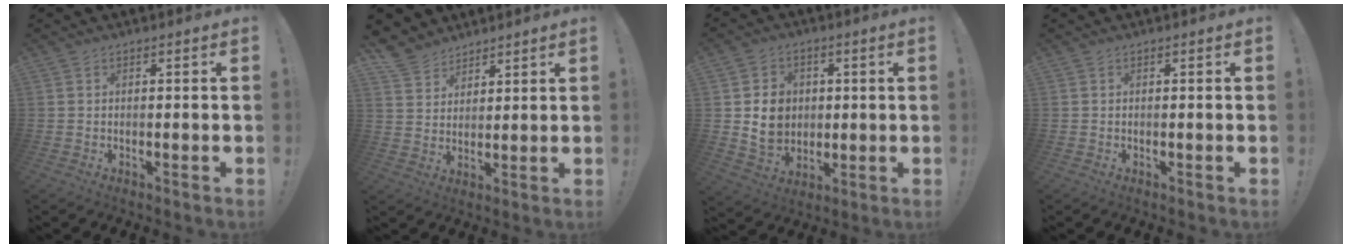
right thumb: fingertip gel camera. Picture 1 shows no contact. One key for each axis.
{"total": 6.8, "fx": 5.4, "fy": 4.0, "fz": 0.7, "tx": -0.014, "ty": -0.045, "tz": 0.108}
{"total": 10.5, "fx": 1.0, "fy": 9.3, "fz": 4.9, "tx": -0.074, "ty": 0.000, "tz": 0.026}
{"total": 0.0}